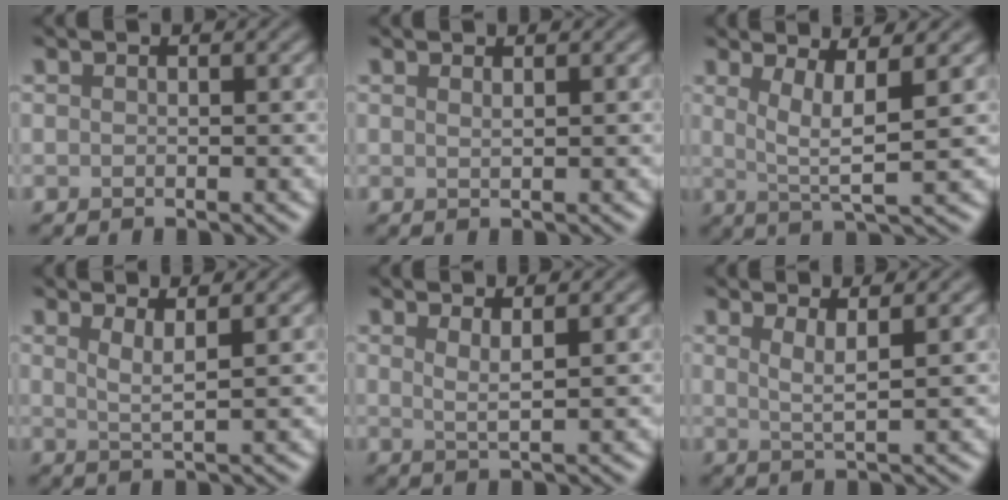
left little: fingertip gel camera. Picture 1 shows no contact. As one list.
[{"total": 0.8, "force": [0.5, 0.2, 0.5], "torque": [-0.001, 0.000, 0.008]}, {"total": 4.4, "force": [1.3, 0.8, 4.1], "torque": [-0.071, -0.005, 0.026]}, {"total": 2.3, "force": [1.3, 0.5, 1.9], "torque": [-0.028, -0.004, 0.020]}, {"total": 2.0, "force": [1.1, 0.5, 1.6], "torque": [-0.024, -0.005, 0.015]}, {"total": 2.4, "force": [1.2, 0.5, 2.0], "torque": [-0.031, -0.005, 0.019]}]